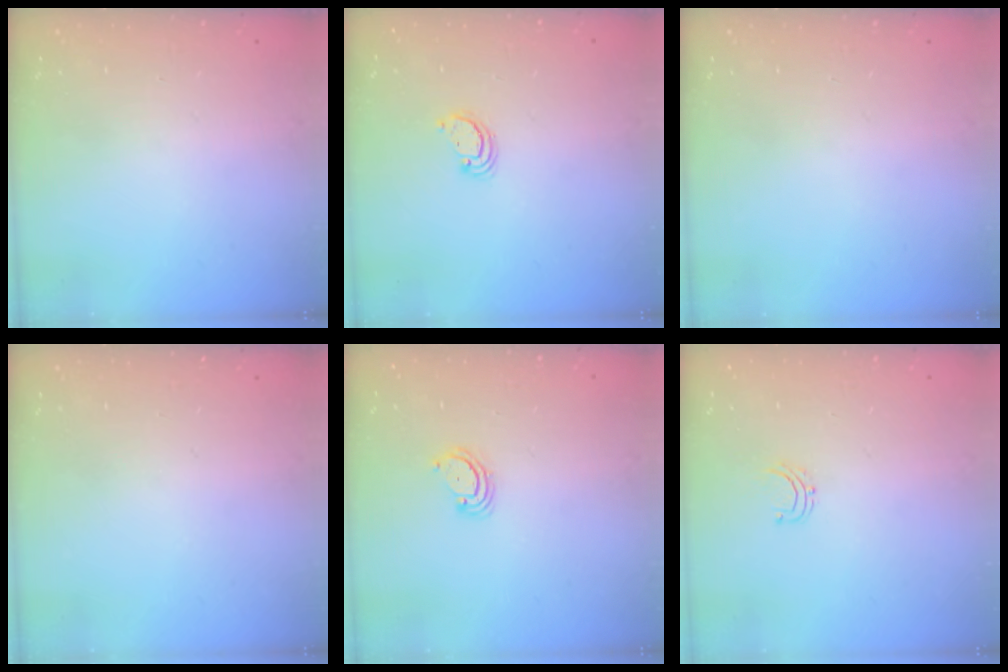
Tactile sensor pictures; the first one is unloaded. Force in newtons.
{"total": 2.6, "press": 2.6, "slide": 0.2}
{"total": 0.0}
{"total": 0.0}
{"total": 3.3, "press": 3.3, "slide": 0.4}
{"total": 3.6, "press": 3.5, "slide": 0.4}